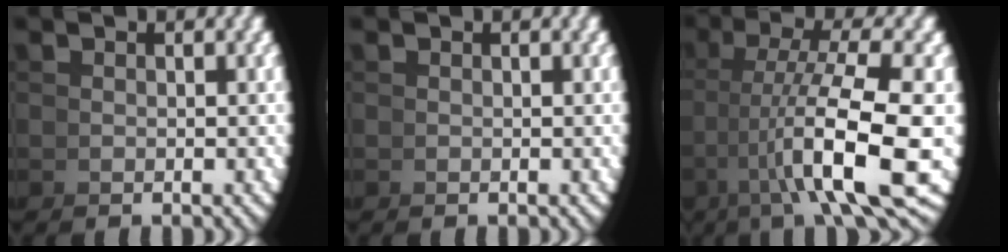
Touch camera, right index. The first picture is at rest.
{"total": 0.0}
{"total": 9.7, "force": [0.0, 3.5, 9.0], "torque": [-0.144, -0.010, 0.014]}